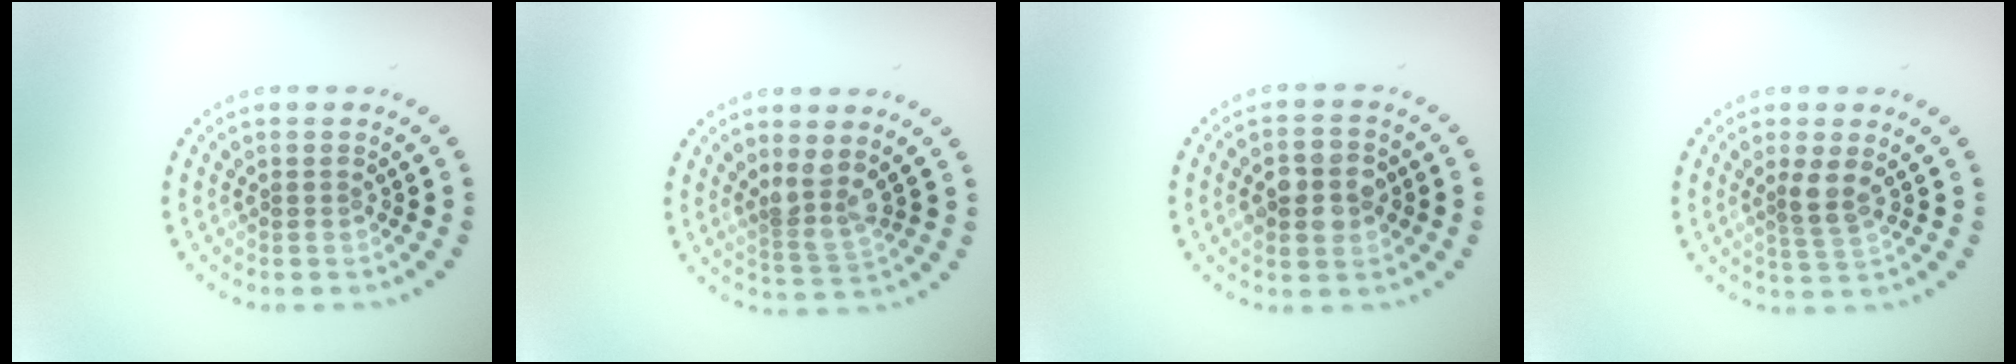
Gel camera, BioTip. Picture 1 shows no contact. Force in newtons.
{"total": 2.4, "press": 1.8, "slide": 1.6}
{"total": 4.5, "press": 4.5, "slide": 0.2}
{"total": 2.3, "press": 1.8, "slide": 1.3}